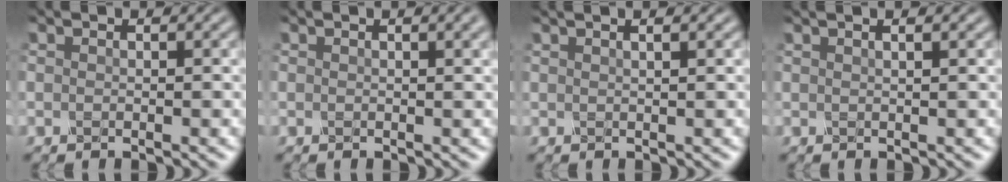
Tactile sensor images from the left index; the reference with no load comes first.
{"total": 1.9, "force": [1.0, 0.4, 1.5], "torque": [-0.022, 0.005, 0.019]}
{"total": 2.1, "force": [1.4, 0.6, 1.5], "torque": [-0.003, 0.009, -0.005]}
{"total": 1.7, "force": [1.1, 0.4, 1.2], "torque": [-0.002, 0.006, -0.002]}